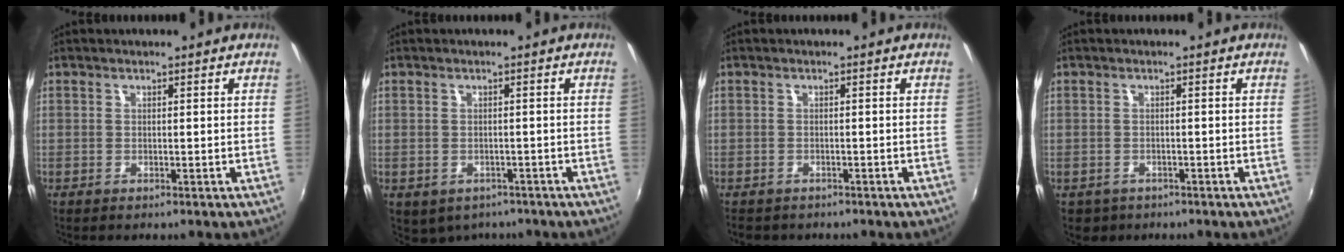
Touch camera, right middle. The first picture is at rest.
{"total": 4.7, "force": [-2.8, 3.3, 1.7], "torque": [-0.042, -0.016, -0.030]}
{"total": 2.8, "force": [-2.3, 1.4, 0.7], "torque": [-0.021, -0.012, -0.034]}
{"total": 3.3, "force": [-1.9, 2.5, 1.2], "torque": [-0.030, -0.010, -0.024]}